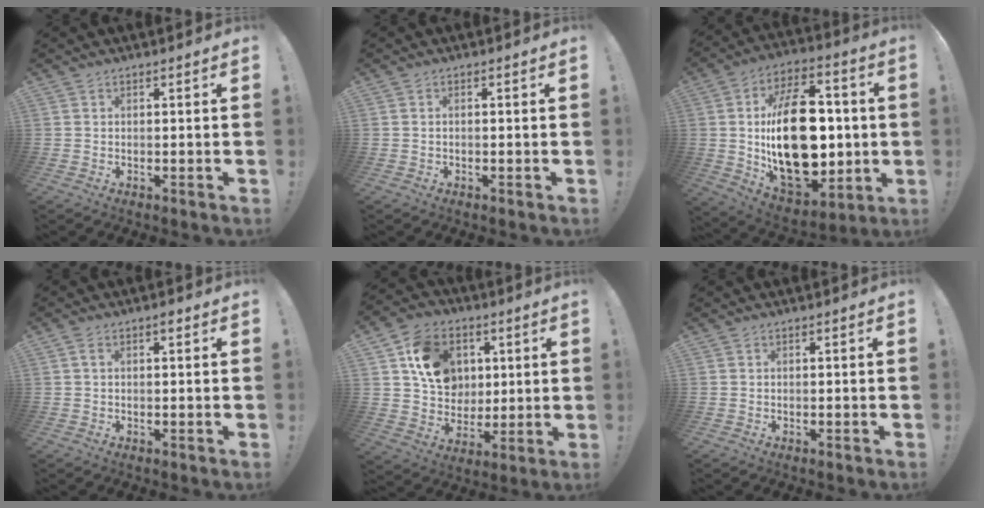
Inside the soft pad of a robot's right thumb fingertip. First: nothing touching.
{"total": 0.6, "force": [-0.4, 0.1, 0.4], "torque": [-0.007, 0.000, -0.008]}
{"total": 30.3, "force": [0.3, 17.7, 24.6], "torque": [-0.425, -0.005, 0.020]}
{"total": 1.6, "force": [0.5, 0.7, 1.3], "torque": [-0.024, 0.003, 0.007]}
{"total": 15.1, "force": [4.8, 12.4, 7.1], "torque": [-0.099, -0.008, 0.100]}
{"total": 0.0}